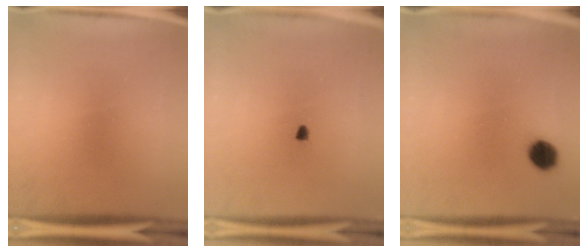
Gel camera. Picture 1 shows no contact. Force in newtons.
{"total": 1.0}
{"total": 4.7}